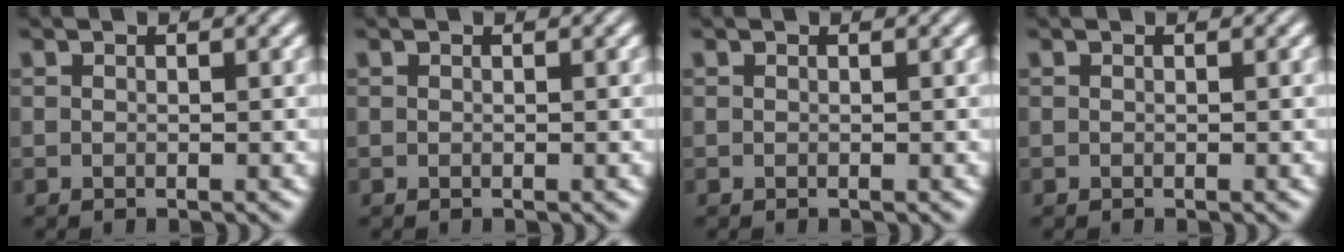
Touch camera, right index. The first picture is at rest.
{"total": 0.0}
{"total": 0.0}
{"total": 0.0}